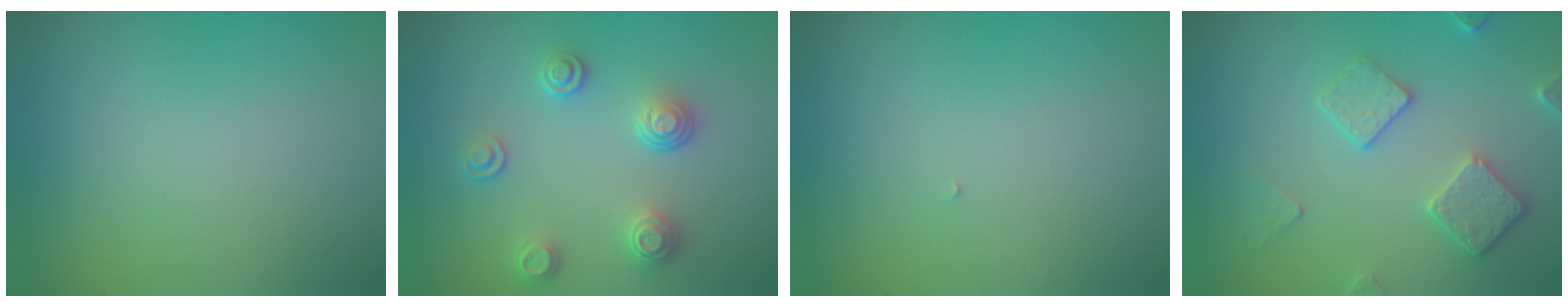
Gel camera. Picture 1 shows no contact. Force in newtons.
{"total": 2.9, "press": 2.6, "slide": 1.4}
{"total": 0.0}
{"total": 3.8, "press": 3.2, "slide": 2.0}